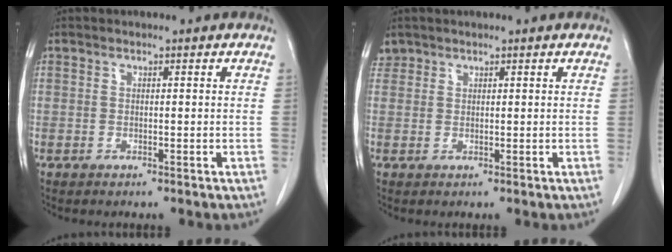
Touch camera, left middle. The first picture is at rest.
{"total": 1.5, "force": [1.2, 0.9, -0.1], "torque": [0.007, 0.012, 0.023]}